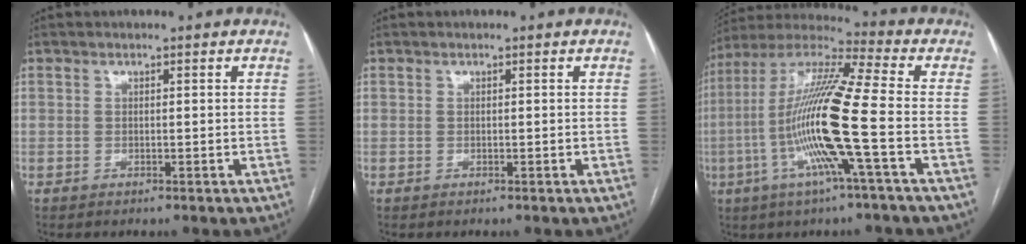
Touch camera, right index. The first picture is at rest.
{"total": 0.0}
{"total": 17.1, "force": [-4.0, -0.5, 16.6], "torque": [-0.332, -0.005, -0.091]}